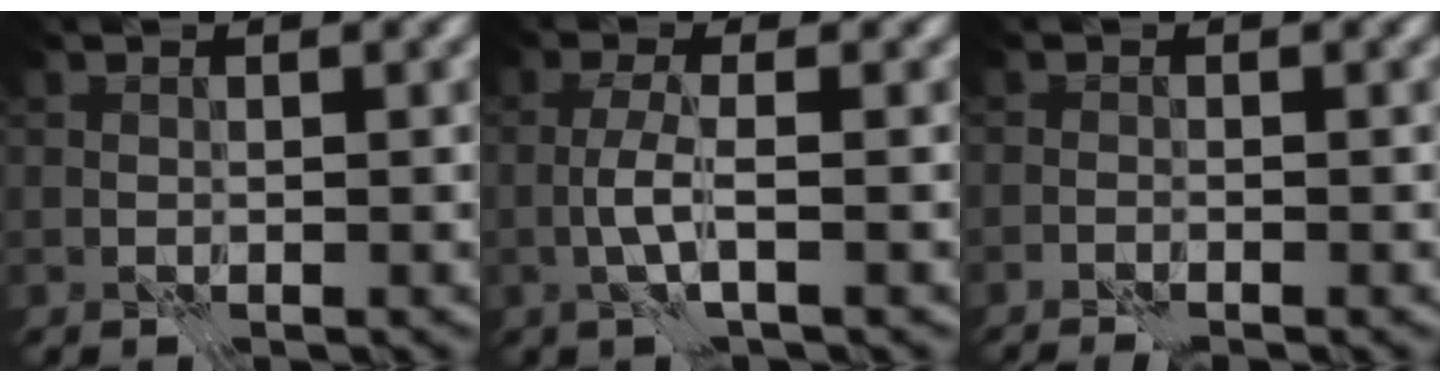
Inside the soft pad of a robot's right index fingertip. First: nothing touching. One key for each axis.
{"total": 2.2, "fx": -0.7, "fy": -0.1, "fz": 2.1, "tx": -0.045, "ty": 0.009, "tz": -0.023}
{"total": 0.9, "fx": -0.5, "fy": -0.7, "fz": 0.1, "tx": -0.003, "ty": 0.003, "tz": -0.011}